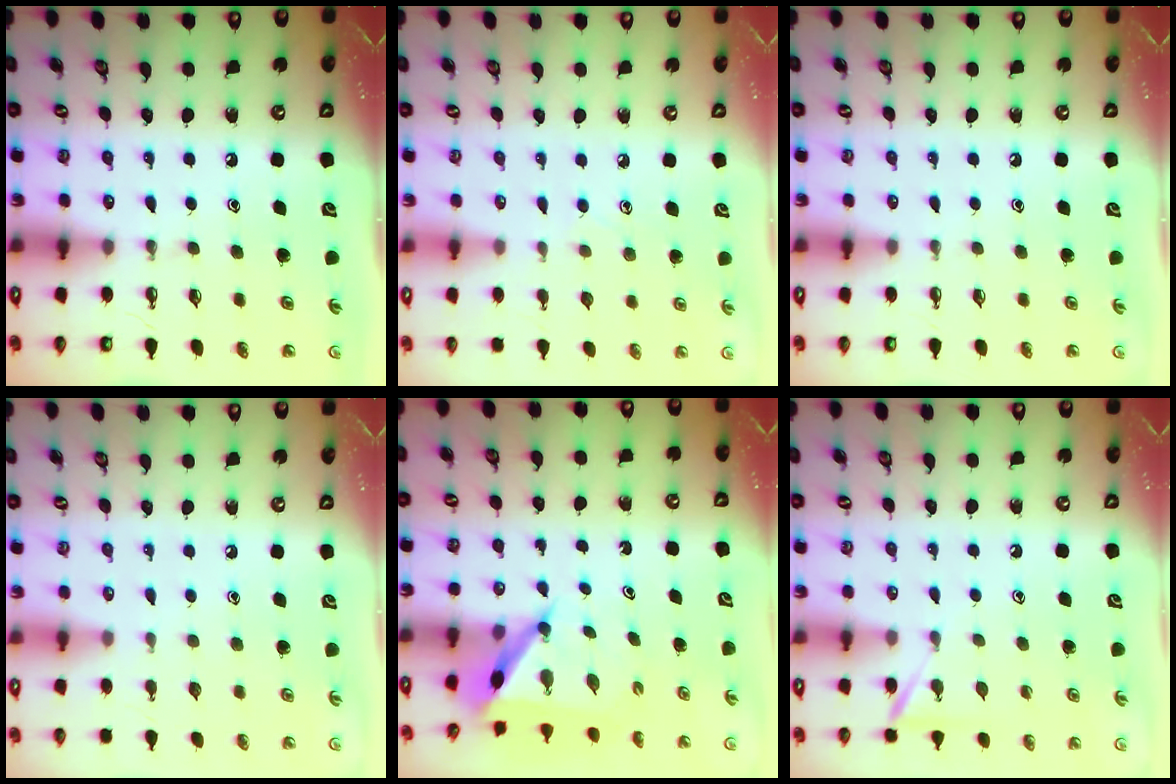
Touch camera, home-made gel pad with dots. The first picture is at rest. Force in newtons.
{"total": 5.5, "press": 5.5, "slide": 0.5}
{"total": 0.0}
{"total": 0.0}
{"total": 5.7, "press": 5.7, "slide": 0.6}
{"total": 5.3, "press": 5.2, "slide": 0.6}